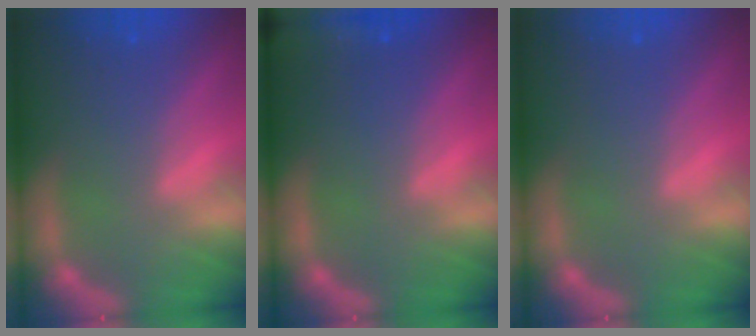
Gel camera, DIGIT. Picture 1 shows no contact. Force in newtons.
{"total": 9.0}
{"total": 0.0}